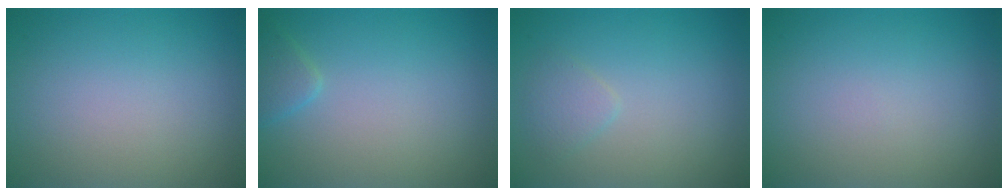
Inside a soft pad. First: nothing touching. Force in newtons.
{"total": 1.4, "press": 1.4, "slide": 0.1}
{"total": 1.3, "press": 1.3, "slide": 0.1}
{"total": 0.0}